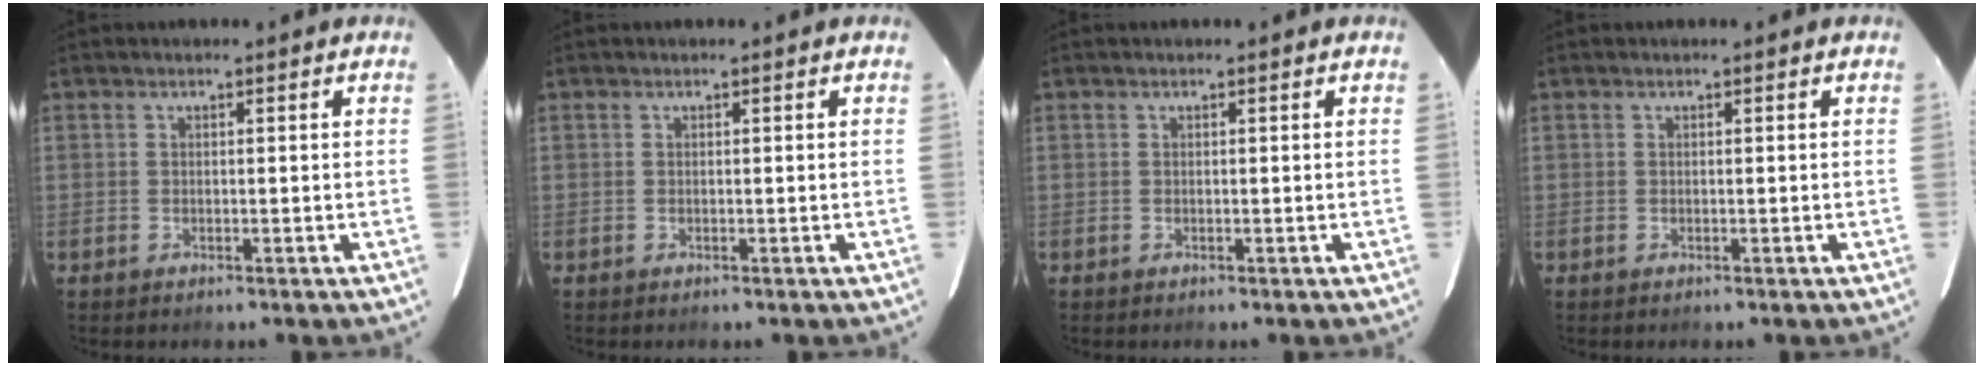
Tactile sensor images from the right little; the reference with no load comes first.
{"total": 0.0}
{"total": 0.0}
{"total": 0.0}